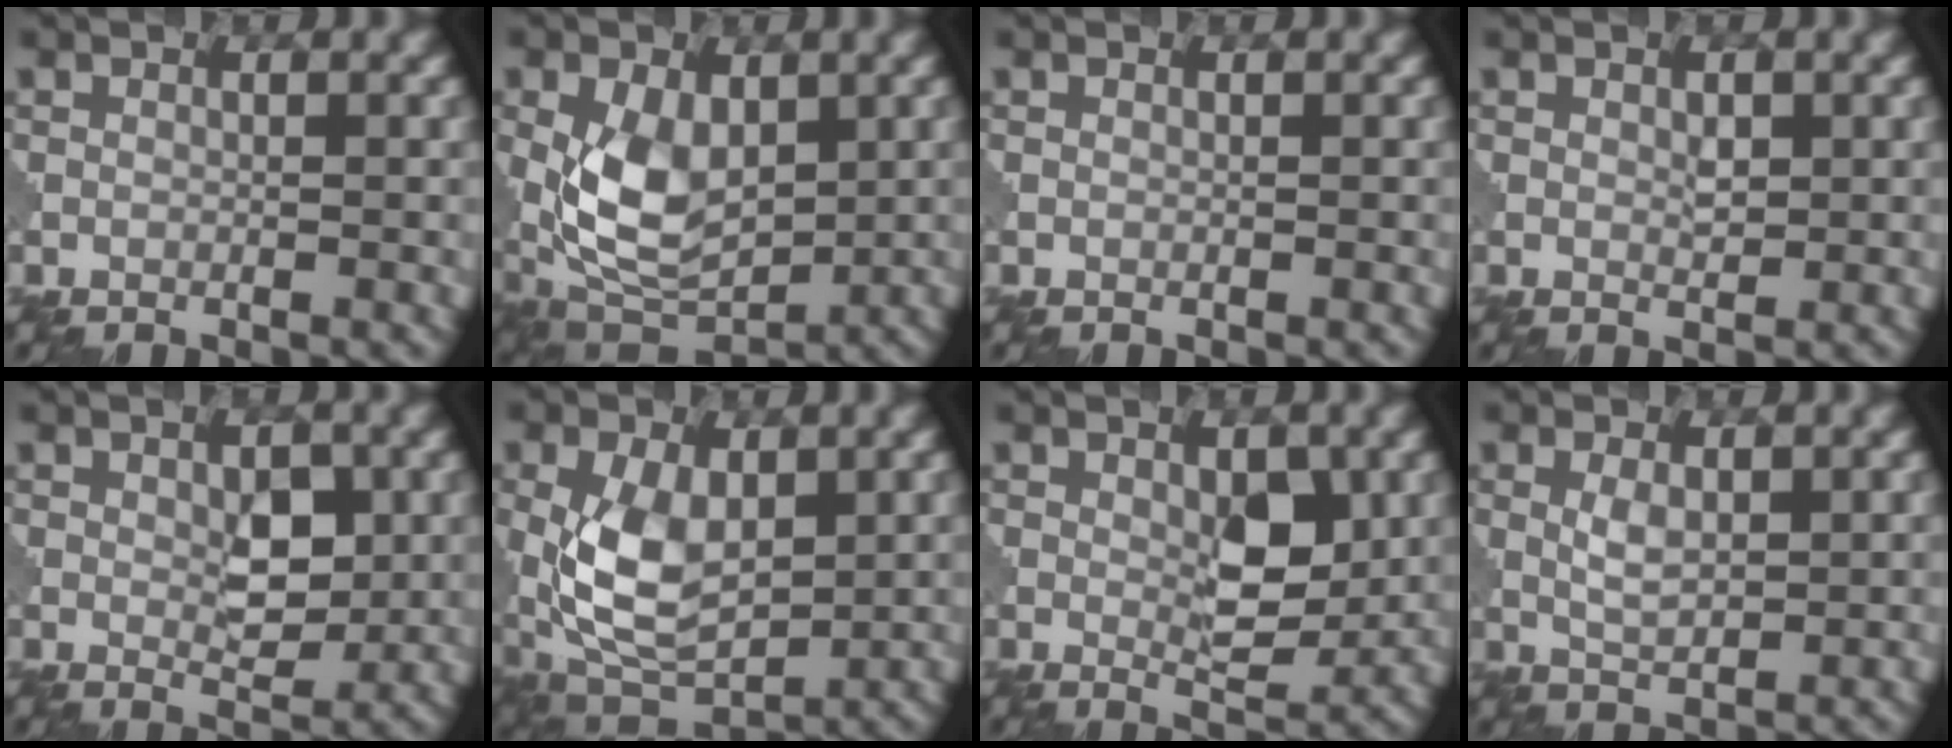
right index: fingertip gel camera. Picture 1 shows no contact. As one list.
[{"total": 7.2, "force": [0.7, 4.6, 5.5], "torque": [-0.125, -0.005, 0.015]}, {"total": 0.0}, {"total": 1.0, "force": [0.7, 0.5, 0.5], "torque": [-0.009, -0.003, 0.016]}, {"total": 3.2, "force": [0.9, 1.8, 2.6], "torque": [-0.040, -0.005, 0.019]}, {"total": 7.1, "force": [0.8, 4.3, 5.6], "torque": [-0.130, -0.004, 0.018]}, {"total": 4.0, "force": [1.0, 1.9, 3.4], "torque": [-0.051, -0.007, 0.023]}, {"total": 1.8, "force": [0.9, 0.9, 1.3], "torque": [-0.034, -0.001, 0.023]}]